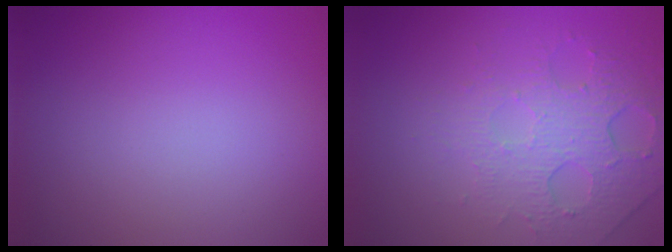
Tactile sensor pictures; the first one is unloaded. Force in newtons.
{"total": 5.0, "press": 3.3, "slide": 3.8}